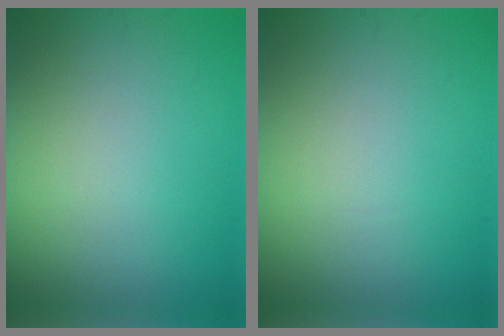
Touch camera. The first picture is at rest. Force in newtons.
{"total": 0.0}